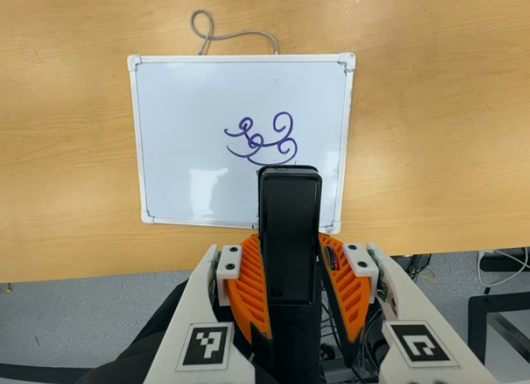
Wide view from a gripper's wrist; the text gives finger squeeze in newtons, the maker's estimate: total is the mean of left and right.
{"total": 4.3, "left": 3.1, "right": 5.6}